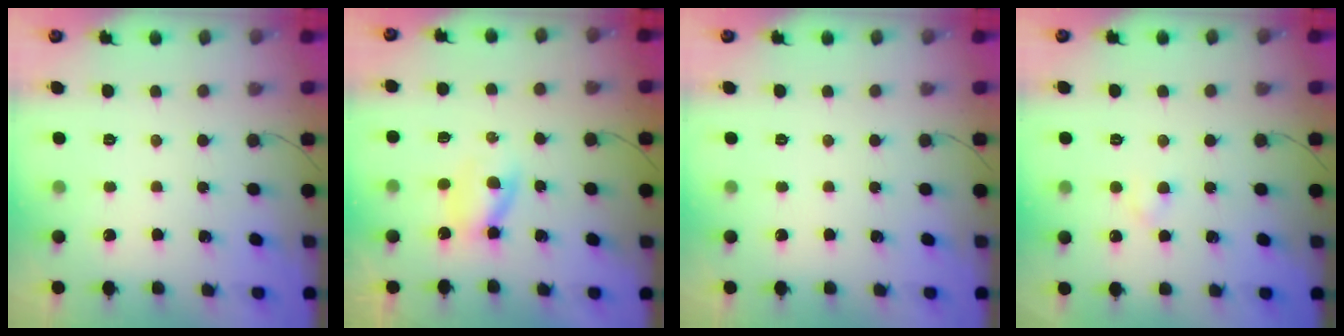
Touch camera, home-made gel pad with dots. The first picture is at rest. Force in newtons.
{"total": 2.5, "press": 2.2, "slide": 1.2}
{"total": 0.0}
{"total": 2.0, "press": 1.9, "slide": 0.8}